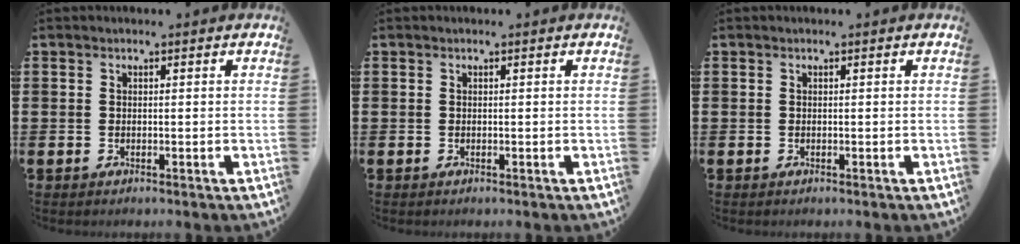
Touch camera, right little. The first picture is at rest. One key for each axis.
{"total": 0.0}
{"total": 0.0}